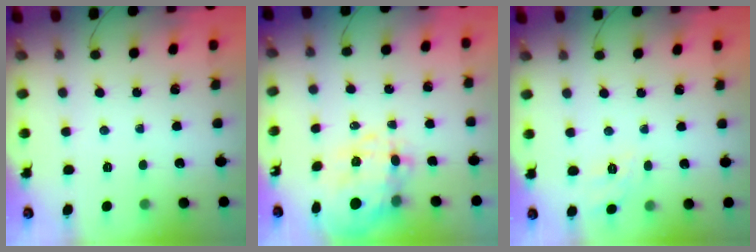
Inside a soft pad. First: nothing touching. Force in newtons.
{"total": 9.2, "press": 8.8, "slide": 2.8}
{"total": 9.6, "press": 9.5, "slide": 1.5}